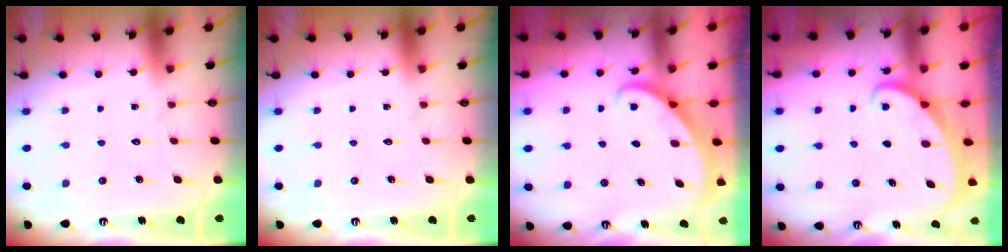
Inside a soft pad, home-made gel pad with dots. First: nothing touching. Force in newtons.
{"total": 0.0}
{"total": 2.7, "press": 2.7, "slide": 0.2}
{"total": 1.6, "press": 1.6, "slide": 0.1}